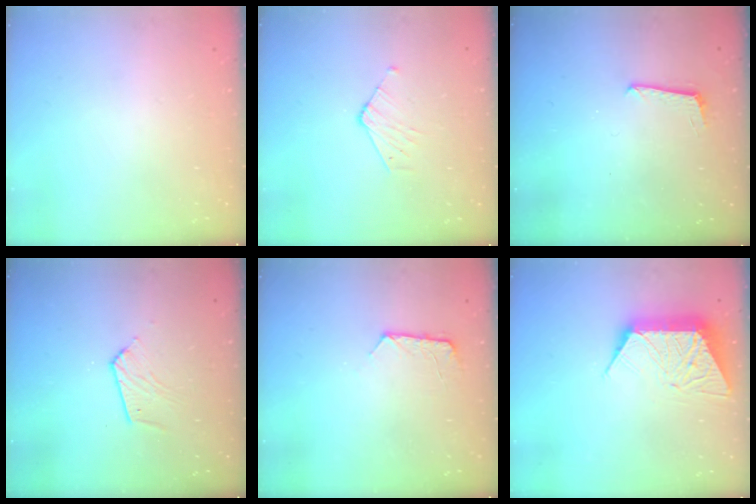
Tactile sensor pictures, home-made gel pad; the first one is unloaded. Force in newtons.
{"total": 4.6, "press": 4.6, "slide": 0.5}
{"total": 5.8, "press": 5.7, "slide": 0.5}
{"total": 6.8, "press": 6.7, "slide": 0.6}
{"total": 8.1, "press": 8.1, "slide": 0.7}
{"total": 11.3, "press": 11.3, "slide": 0.5}